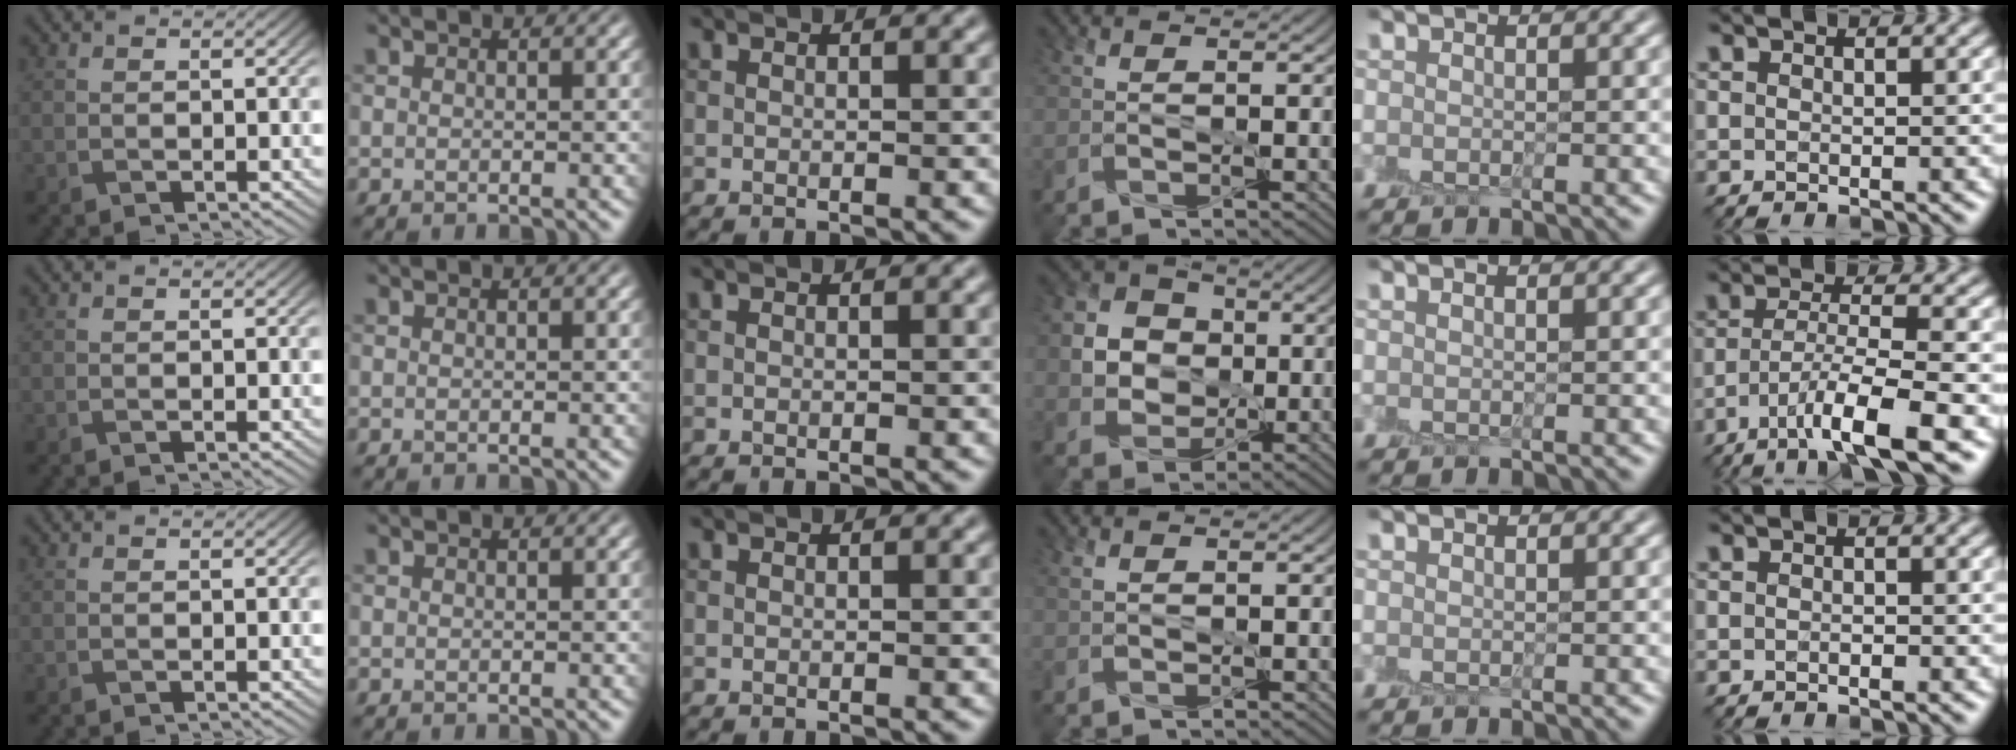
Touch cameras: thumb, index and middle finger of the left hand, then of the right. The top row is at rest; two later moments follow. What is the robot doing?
{"motion": "peel", "object": "sticky note"}